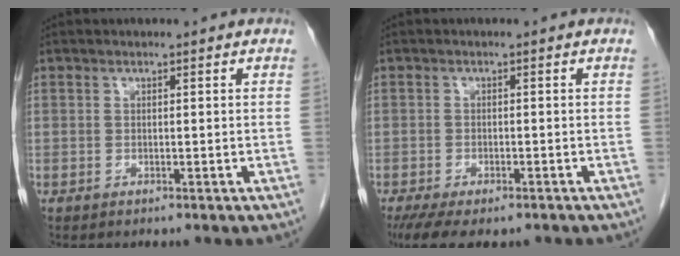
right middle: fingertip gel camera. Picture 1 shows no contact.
{"total": 8.4, "force": [-6.1, 3.2, 4.8], "torque": [-0.077, -0.014, -0.092]}